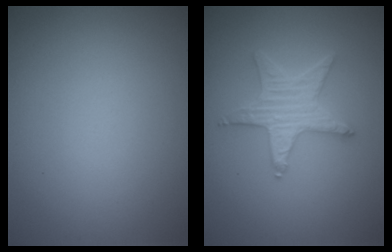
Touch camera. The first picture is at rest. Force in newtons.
{"total": 3.5, "press": 3.3, "slide": 1.0}